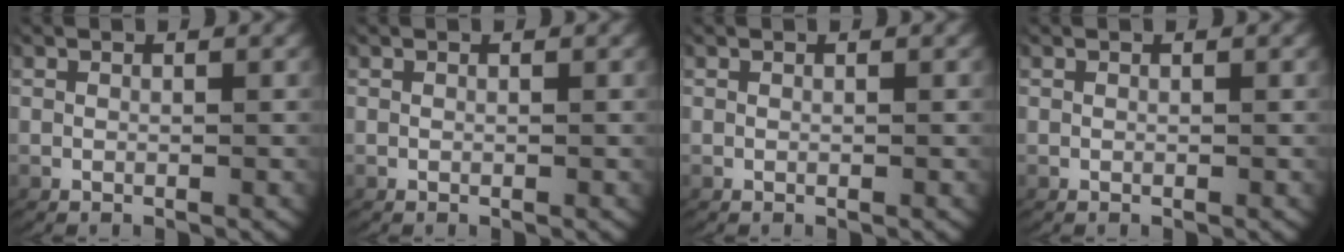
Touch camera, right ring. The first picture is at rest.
{"total": 0.0}
{"total": 0.0}
{"total": 0.0}